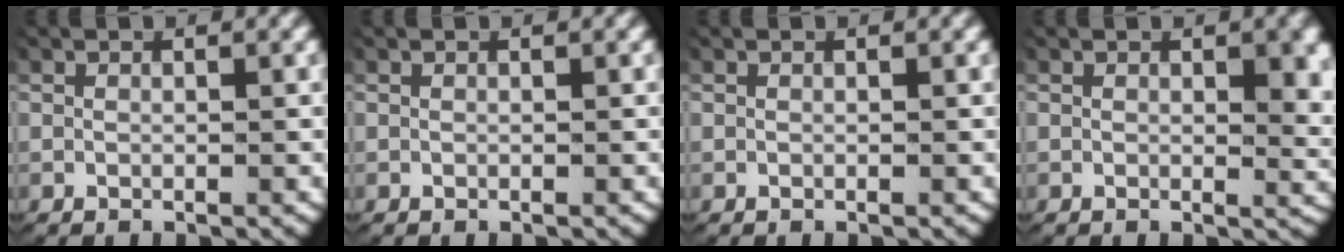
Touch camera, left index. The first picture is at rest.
{"total": 0.0}
{"total": 0.0}
{"total": 1.9, "force": [0.7, 0.5, 1.7], "torque": [-0.023, -0.014, 0.013]}